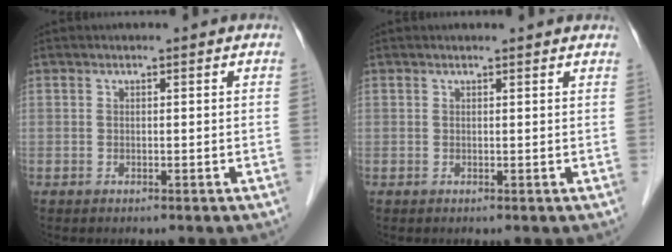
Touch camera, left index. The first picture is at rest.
{"total": 2.3, "force": [2.2, 0.3, 0.4], "torque": [-0.013, 0.007, 0.018]}